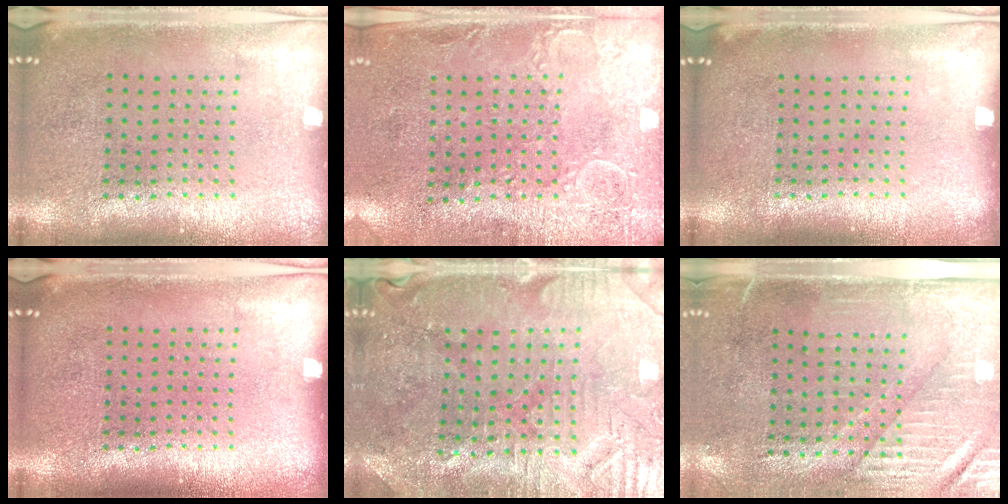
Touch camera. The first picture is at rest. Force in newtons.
{"total": 2.9, "press": 2.3, "slide": 1.7}
{"total": 0.0}
{"total": 0.0}
{"total": 1.7, "press": 1.6, "slide": 0.5}
{"total": 3.0, "press": 2.5, "slide": 1.6}